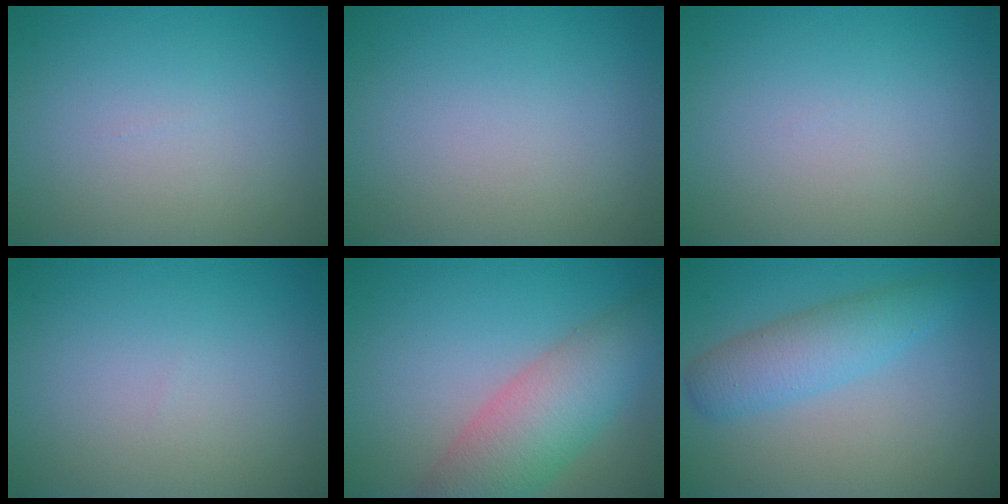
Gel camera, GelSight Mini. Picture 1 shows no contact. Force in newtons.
{"total": 0.0}
{"total": 0.0}
{"total": 0.0}
{"total": 6.7, "press": 6.7, "slide": 0.4}
{"total": 3.9, "press": 3.9, "slide": 0.1}